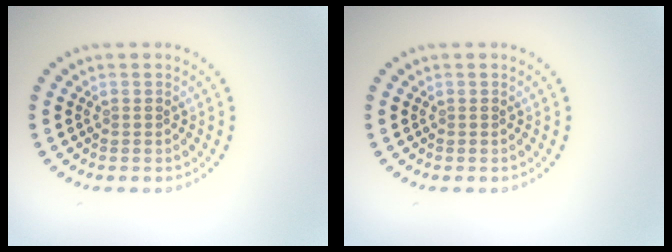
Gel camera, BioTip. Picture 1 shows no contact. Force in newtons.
{"total": 0.0}